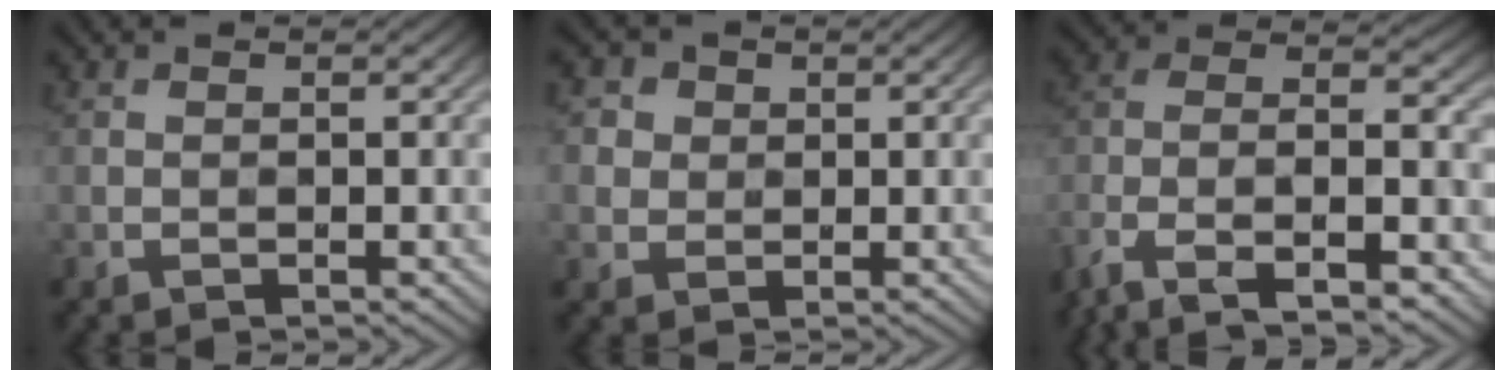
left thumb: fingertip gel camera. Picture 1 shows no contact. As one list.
[{"total": 3.8, "force": [1.5, 3.4, 0.9], "torque": [-0.037, -0.002, 0.018]}, {"total": 12.7, "force": [-8.6, 4.5, 8.3], "torque": [-0.173, 0.000, -0.168]}]